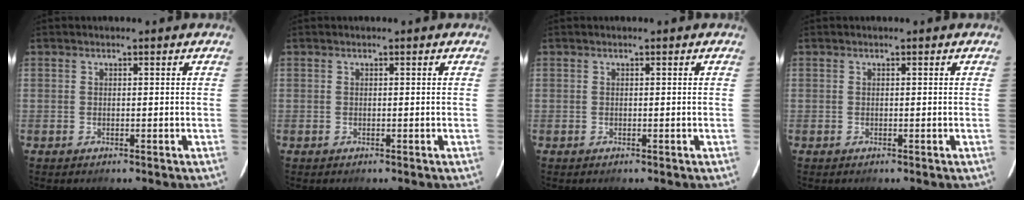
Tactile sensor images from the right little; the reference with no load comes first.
{"total": 0.0}
{"total": 0.0}
{"total": 0.0}